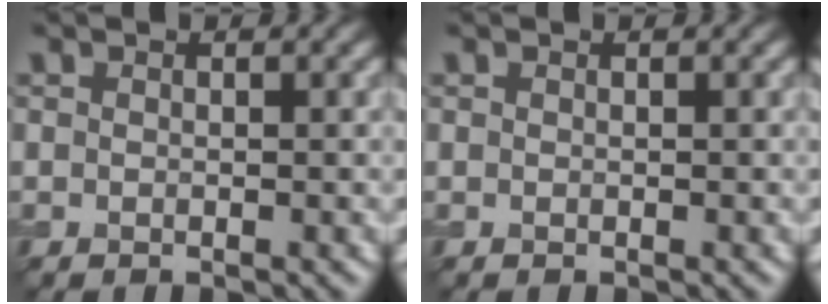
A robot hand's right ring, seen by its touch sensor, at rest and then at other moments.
{"total": 0.0}